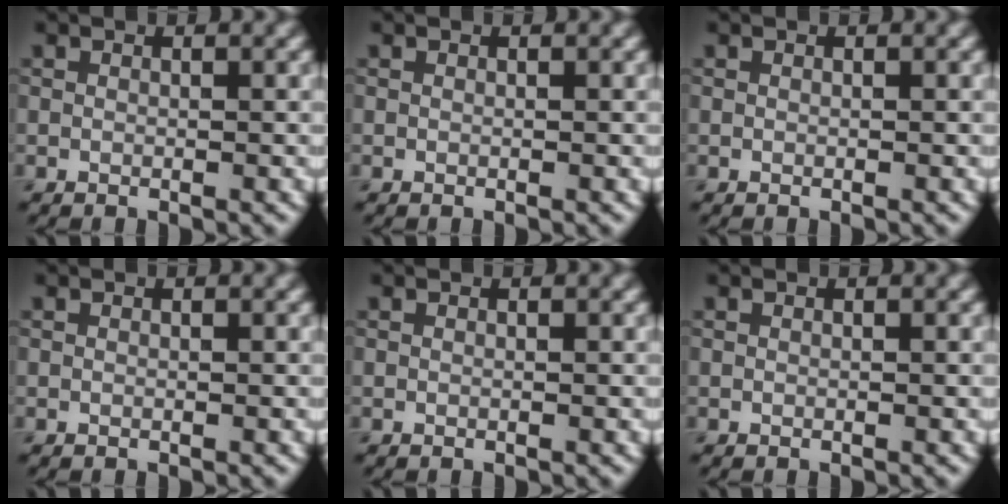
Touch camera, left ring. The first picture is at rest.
{"total": 0.0}
{"total": 0.0}
{"total": 0.0}
{"total": 0.0}
{"total": 0.0}